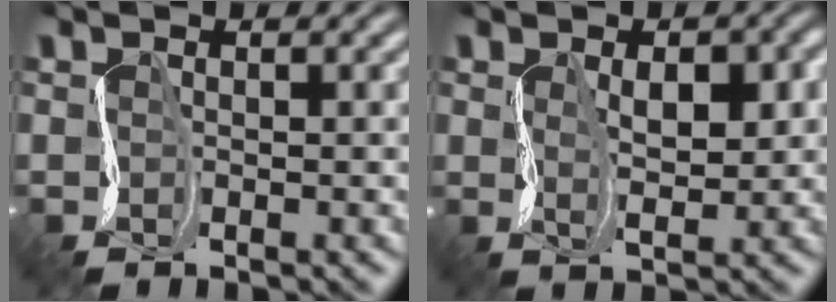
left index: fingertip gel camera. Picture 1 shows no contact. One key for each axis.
{"total": 3.6, "fx": 0.2, "fy": 1.8, "fz": 3.1, "tx": -0.060, "ty": 0.000, "tz": 0.017}